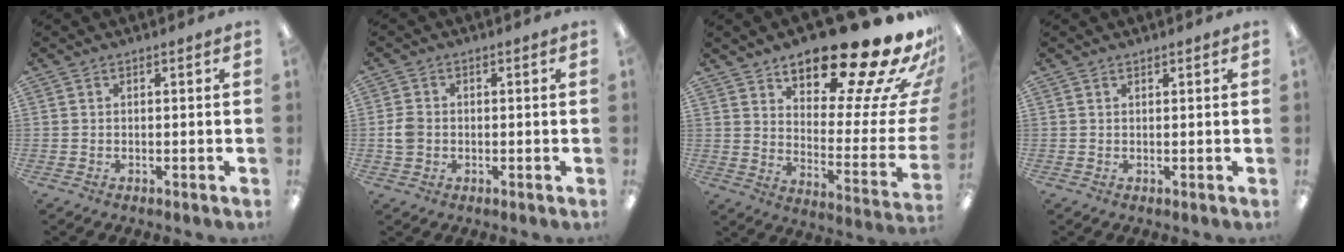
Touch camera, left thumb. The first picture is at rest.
{"total": 3.9, "force": [-0.4, 3.4, 1.9], "torque": [-0.025, 0.005, -0.006]}
{"total": 24.4, "force": [19.3, 7.1, 13.3], "torque": [-0.172, -0.143, 0.308]}
{"total": 0.7, "force": [0.7, 0.3, 0.1], "torque": [0.004, -0.003, 0.011]}